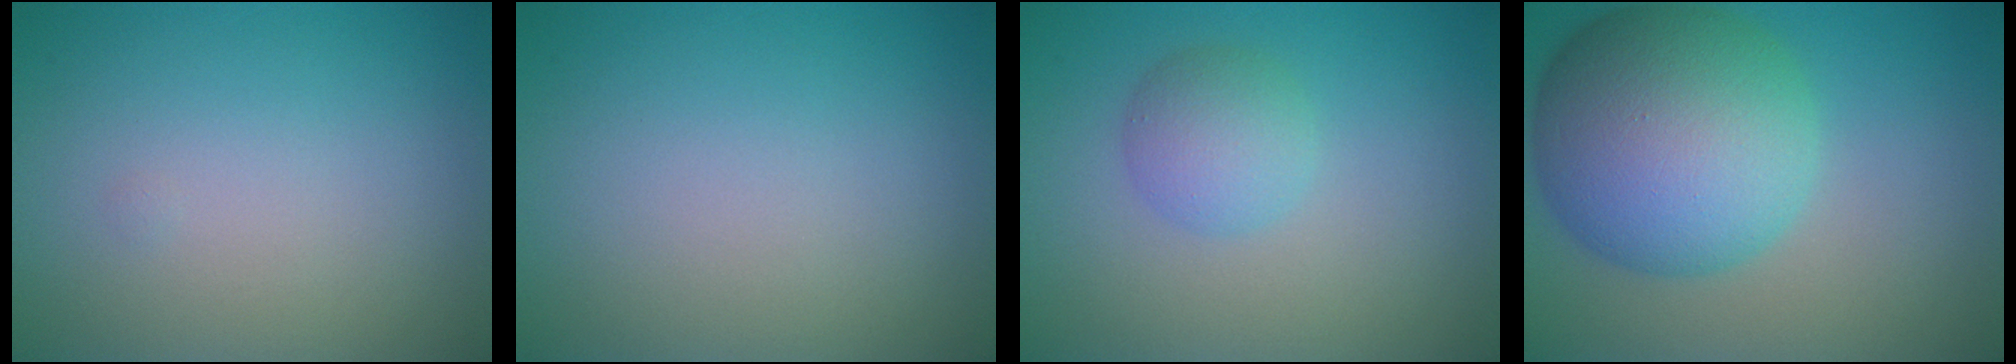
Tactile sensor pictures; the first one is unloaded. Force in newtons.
{"total": 0.0}
{"total": 2.8, "press": 2.8, "slide": 0.1}
{"total": 12.2, "press": 12.2, "slide": 0.2}